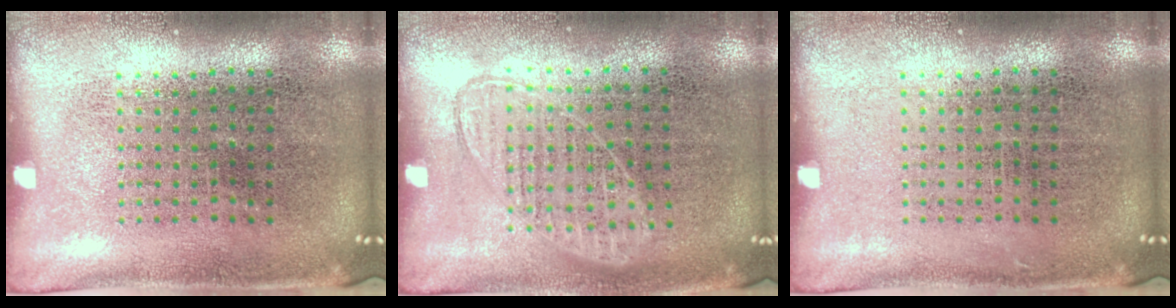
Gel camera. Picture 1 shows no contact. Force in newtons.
{"total": 0.9, "press": 0.8, "slide": 0.3}
{"total": 0.0}